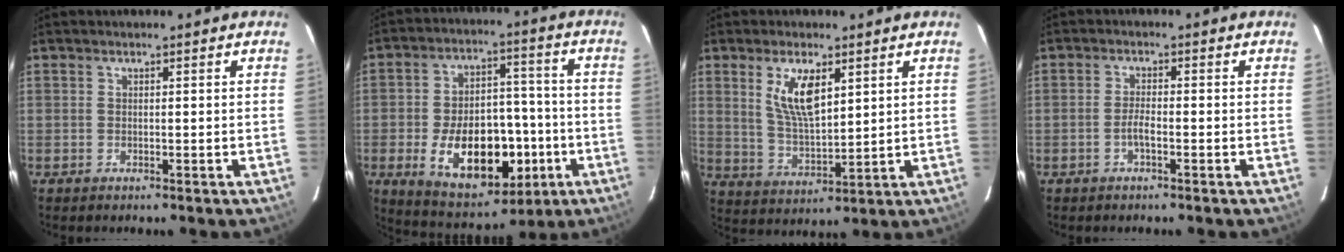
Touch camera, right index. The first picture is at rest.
{"total": 18.9, "force": [-5.7, 11.4, 13.9], "torque": [-0.264, 0.017, -0.064]}
{"total": 8.9, "force": [3.8, 3.5, 7.3], "torque": [-0.135, -0.002, 0.083]}
{"total": 2.2, "force": [-1.1, 0.4, 1.8], "torque": [-0.040, 0.002, -0.024]}